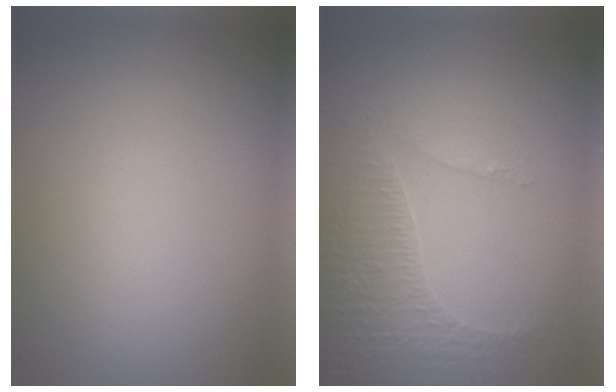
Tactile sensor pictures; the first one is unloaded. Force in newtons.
{"total": 4.3, "press": 3.0, "slide": 3.0}